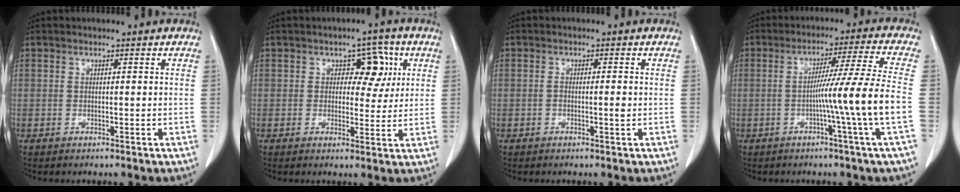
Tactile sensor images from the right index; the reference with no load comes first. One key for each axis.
{"total": 5.7, "fx": 1.7, "fy": 3.4, "fz": 4.3, "tx": -0.045, "ty": 0.013, "tz": 0.023}
{"total": 1.6, "fx": -0.3, "fy": 0.2, "fz": 1.6, "tx": -0.030, "ty": 0.001, "tz": -0.005}
{"total": 10.8, "fx": -2.5, "fy": -3.2, "fz": 10.0, "tx": -0.159, "ty": -0.003, "tz": -0.043}